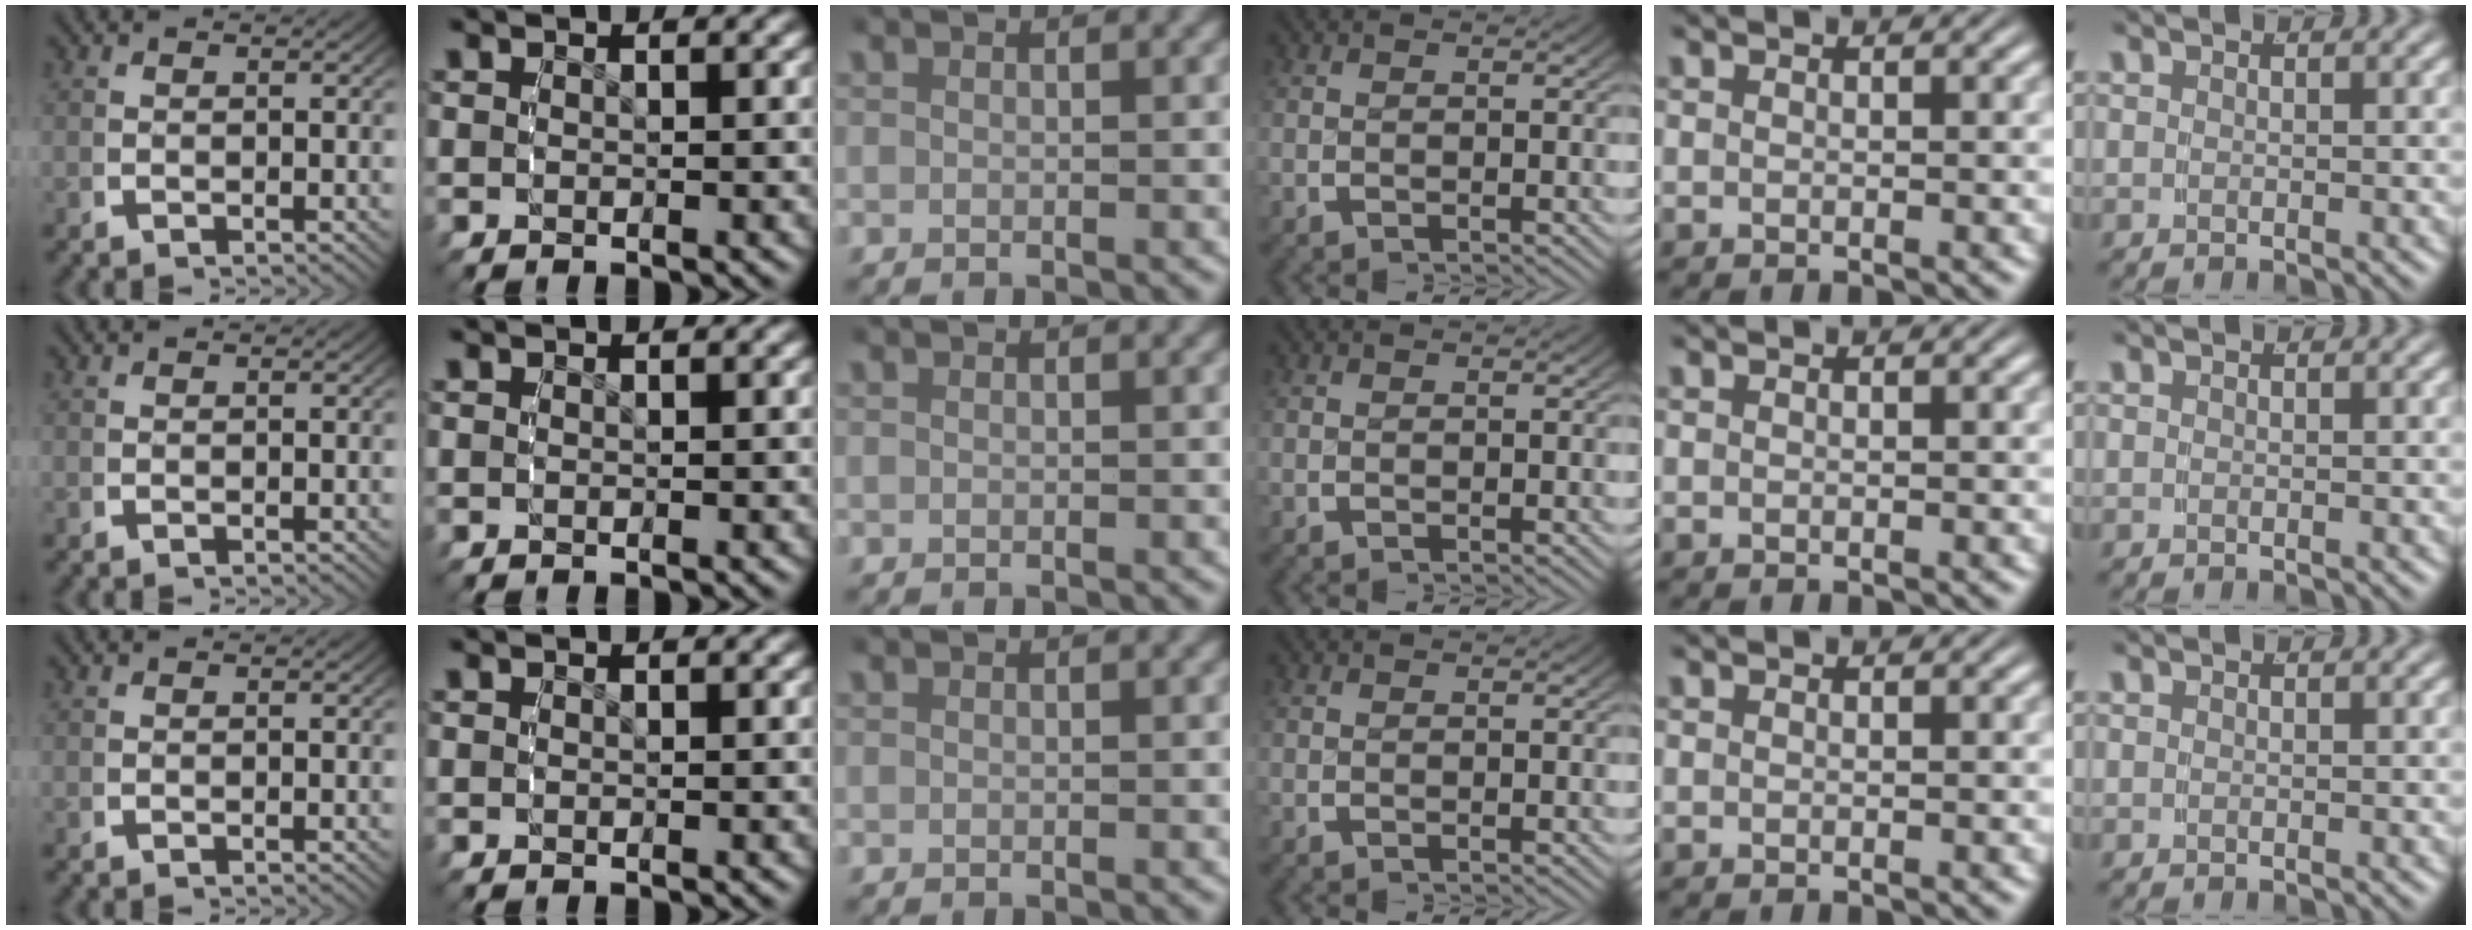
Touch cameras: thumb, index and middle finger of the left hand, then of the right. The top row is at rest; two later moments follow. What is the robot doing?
{"motion": "reach", "object": "shoes"}